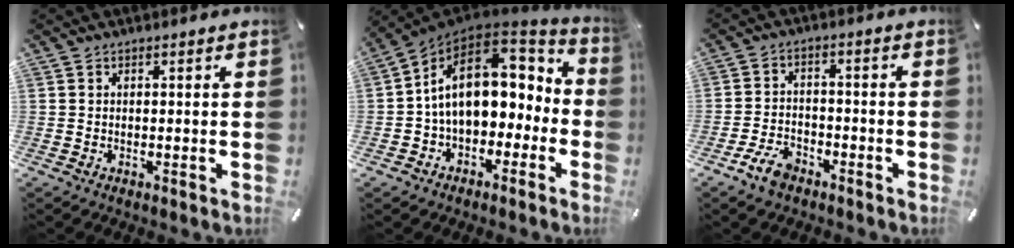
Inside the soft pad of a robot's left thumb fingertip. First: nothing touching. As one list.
[{"total": 17.9, "force": [2.6, 12.3, 12.9], "torque": [-0.215, -0.008, 0.049]}, {"total": 6.3, "force": [-4.3, 3.4, 3.1], "torque": [-0.072, 0.021, -0.083]}]